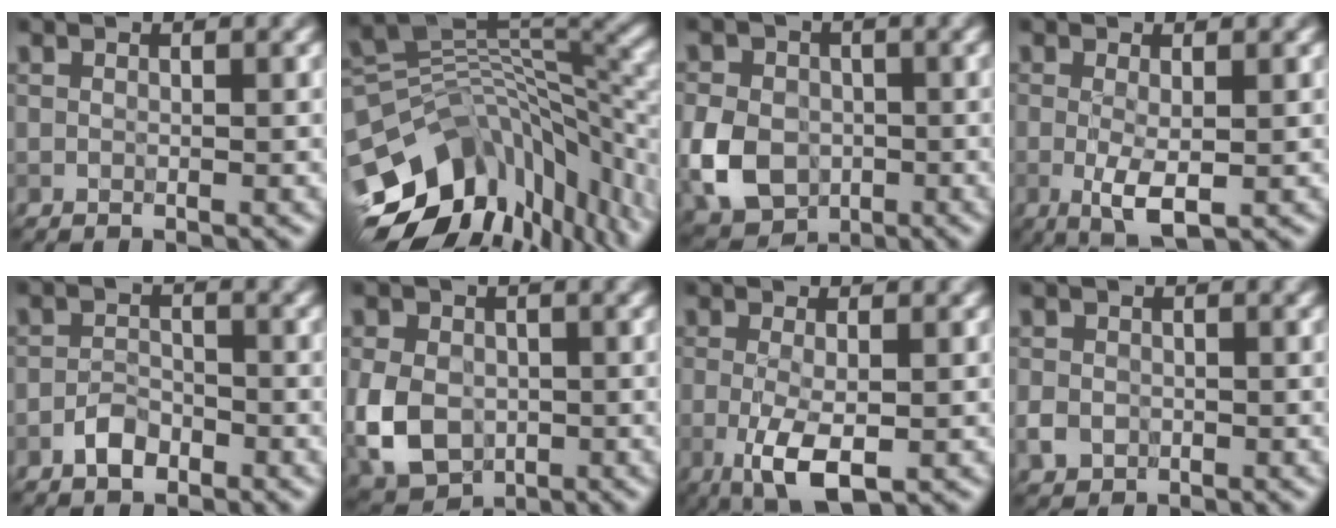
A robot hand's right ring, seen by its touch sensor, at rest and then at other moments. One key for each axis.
{"total": 12.8, "fx": -5.2, "fy": 7.8, "fz": 8.7, "tx": -0.169, "ty": -0.002, "tz": -0.078}
{"total": 6.4, "fx": -1.5, "fy": 5.2, "fz": 3.4, "tx": -0.077, "ty": -0.004, "tz": -0.040}
{"total": 3.0, "fx": -0.4, "fy": 0.8, "fz": 2.9, "tx": -0.059, "ty": -0.011, "tz": -0.007}
{"total": 2.3, "fx": -1.6, "fy": 1.3, "fz": 1.2, "tx": -0.018, "ty": 0.007, "tz": -0.031}
{"total": 7.1, "fx": -1.4, "fy": 5.4, "fz": 4.3, "tx": -0.106, "ty": -0.016, "tz": -0.031}
{"total": 4.4, "fx": -1.1, "fy": 1.5, "fz": 4.0, "tx": -0.086, "ty": -0.012, "tz": -0.021}
{"total": 2.0, "fx": -0.6, "fy": 1.7, "fz": 0.8, "tx": -0.015, "ty": -0.004, "tz": -0.014}